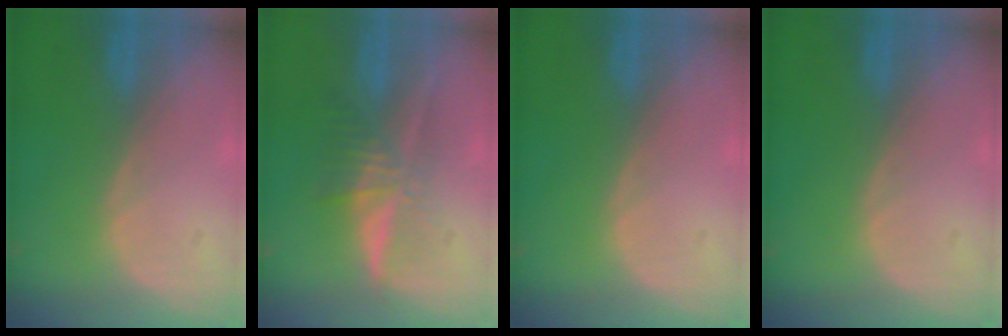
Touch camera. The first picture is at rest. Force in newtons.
{"total": 5.9, "press": 5.6, "slide": 2.0}
{"total": 0.0}
{"total": 0.0}